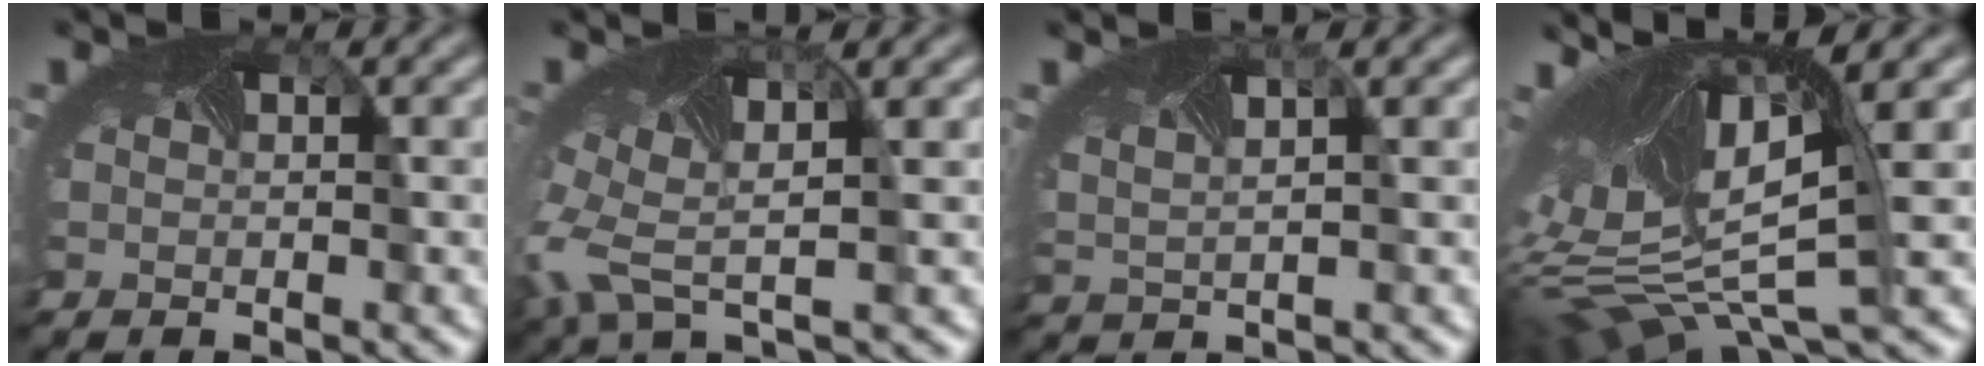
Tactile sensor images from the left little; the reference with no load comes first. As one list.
[{"total": 6.6, "force": [-0.3, 3.7, 5.4], "torque": [-0.144, -0.017, -0.005]}, {"total": 3.1, "force": [2.2, 1.2, 1.8], "torque": [-0.040, 0.016, 0.037]}, {"total": 14.2, "force": [2.6, 6.0, 12.6], "torque": [-0.268, -0.002, 0.075]}]